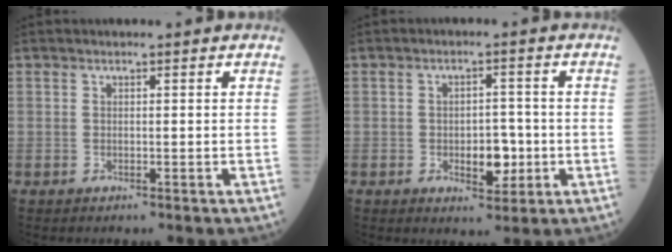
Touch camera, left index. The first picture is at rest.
{"total": 5.0, "force": [-1.2, 2.7, 4.1], "torque": [-0.055, 0.002, -0.012]}